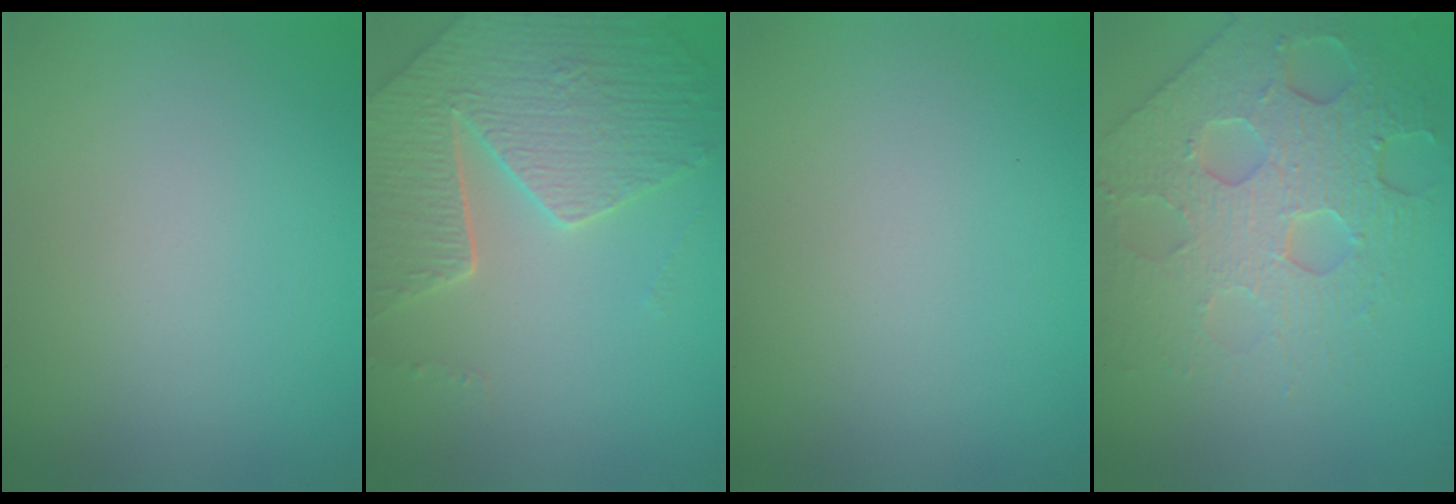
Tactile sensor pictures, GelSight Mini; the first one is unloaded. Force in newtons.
{"total": 6.1, "press": 5.0, "slide": 3.4}
{"total": 0.0}
{"total": 7.9, "press": 5.6, "slide": 5.6}